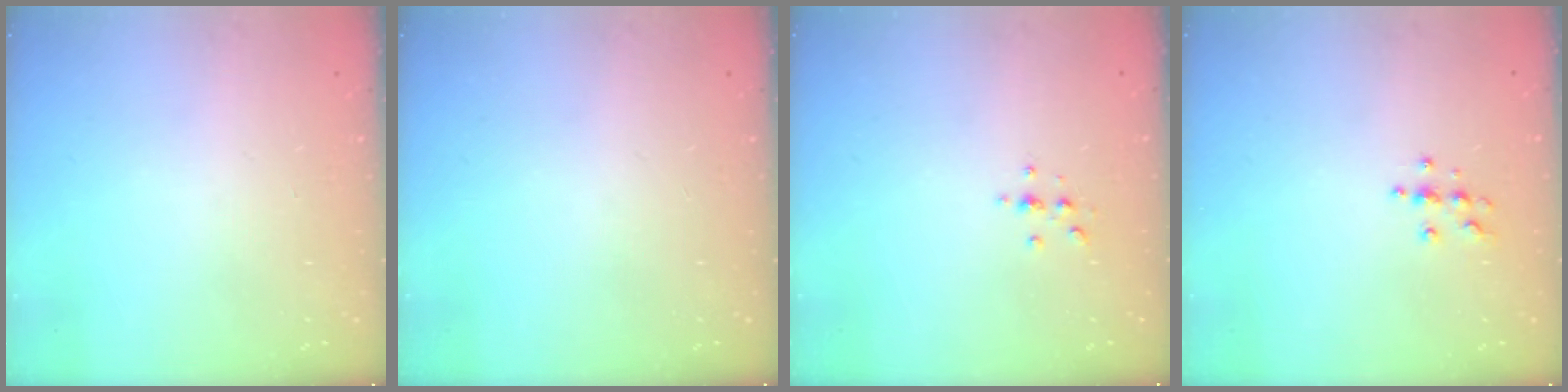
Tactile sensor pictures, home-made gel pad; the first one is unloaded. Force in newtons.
{"total": 0.0}
{"total": 2.3, "press": 2.3, "slide": 0.2}
{"total": 5.6, "press": 5.5, "slide": 0.7}